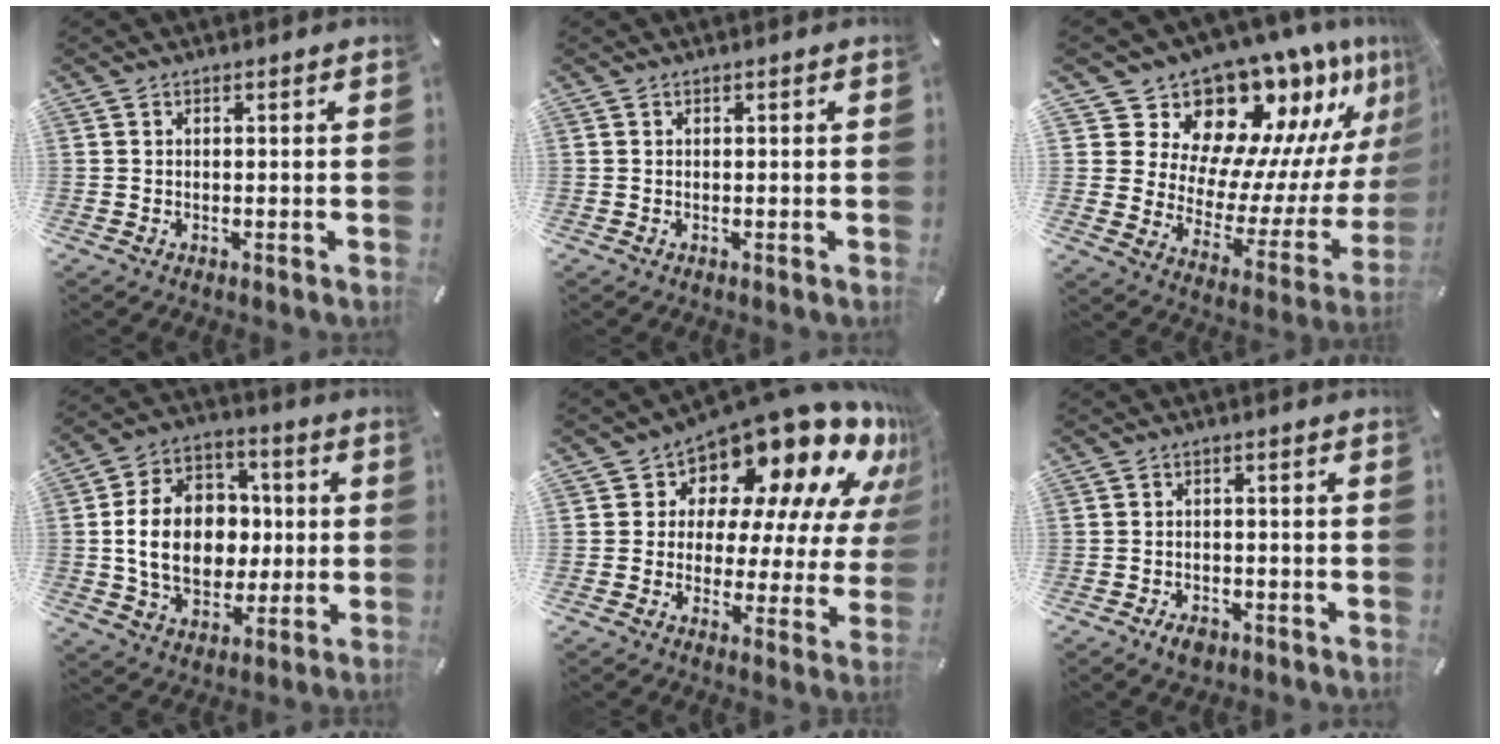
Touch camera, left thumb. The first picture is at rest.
{"total": 0.0}
{"total": 17.2, "force": [15.7, 6.1, 3.3], "torque": [-0.047, -0.166, 0.271]}
{"total": 16.8, "force": [-0.3, 13.2, 10.4], "torque": [-0.214, 0.017, 0.000]}
{"total": 16.9, "force": [13.4, 7.5, 6.9], "torque": [-0.098, -0.128, 0.224]}
{"total": 3.4, "force": [-2.2, 2.1, 1.6], "torque": [-0.032, 0.009, -0.042]}